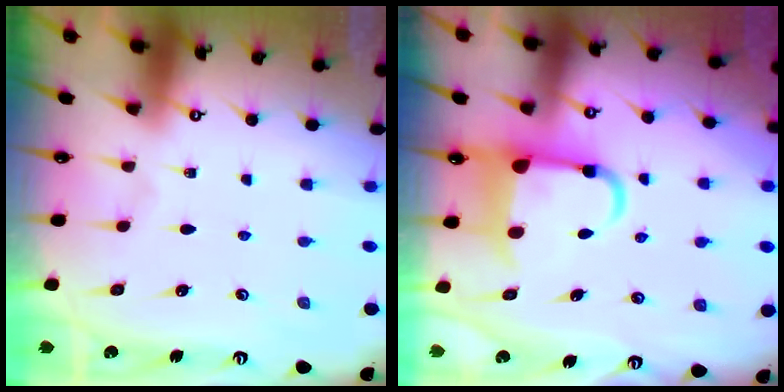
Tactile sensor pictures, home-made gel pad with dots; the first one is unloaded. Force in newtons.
{"total": 7.0, "press": 6.7, "slide": 1.9}